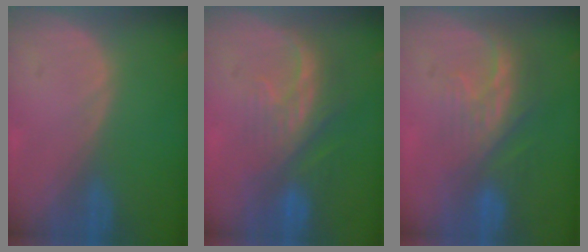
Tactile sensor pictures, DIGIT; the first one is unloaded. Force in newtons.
{"total": 8.2, "press": 7.4, "slide": 3.4}
{"total": 8.3, "press": 7.2, "slide": 4.0}